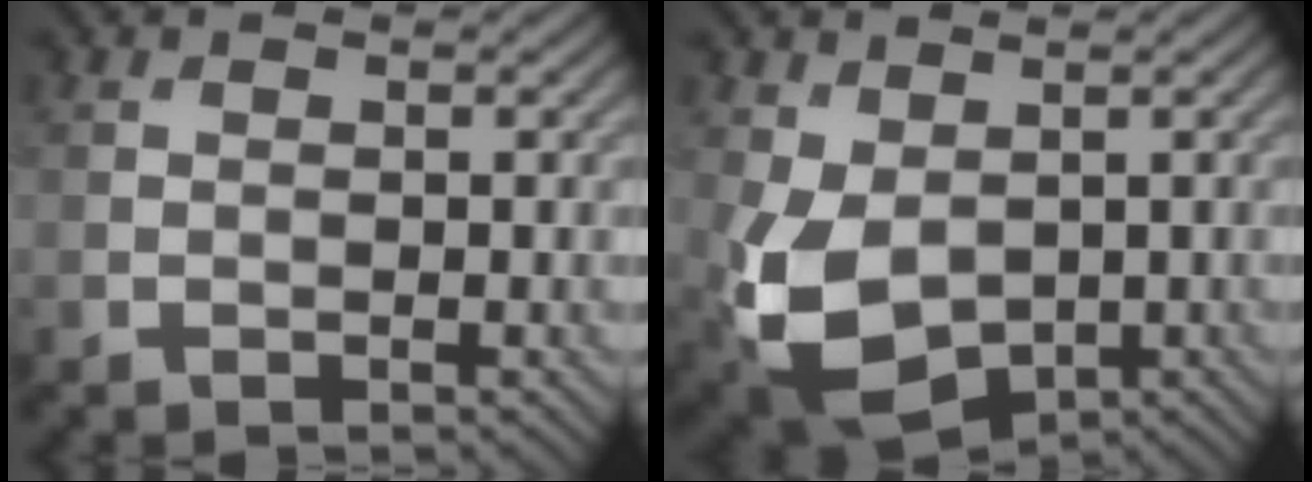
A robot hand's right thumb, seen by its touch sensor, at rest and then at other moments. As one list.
[{"total": 9.3, "force": [-1.0, 6.4, 6.7], "torque": [-0.183, -0.023, -0.019]}]